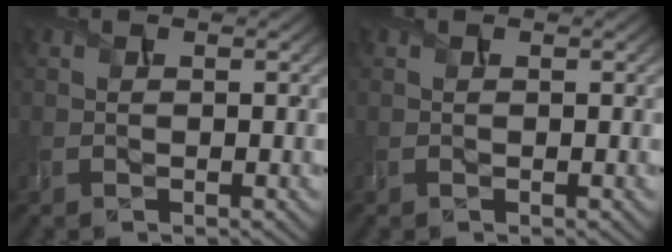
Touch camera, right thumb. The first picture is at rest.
{"total": 0.0}